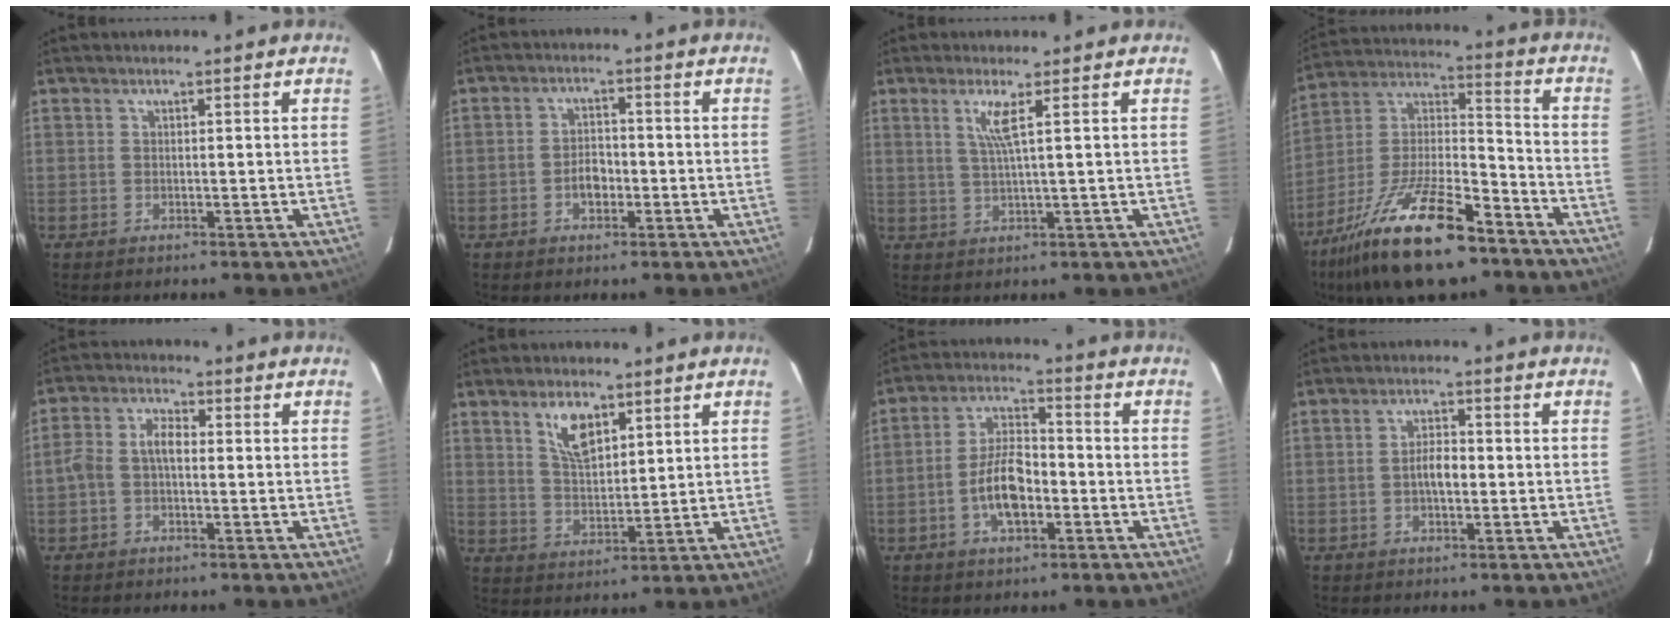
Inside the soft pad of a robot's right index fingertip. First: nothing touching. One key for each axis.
{"total": 3.6, "fx": -1.4, "fy": 2.4, "fz": 2.3, "tx": -0.041, "ty": 0.007, "tz": -0.023}
{"total": 3.8, "fx": 1.6, "fy": -0.7, "fz": 3.4, "tx": -0.066, "ty": -0.004, "tz": 0.032}
{"total": 23.1, "fx": -14.9, "fy": 7.6, "fz": 15.9, "tx": -0.309, "ty": -0.016, "tz": -0.259}
{"total": 4.7, "fx": -0.6, "fy": 2.7, "fz": 3.7, "tx": -0.076, "ty": 0.018, "tz": -0.013}
{"total": 7.3, "fx": 4.0, "fy": 3.3, "fz": 5.2, "tx": -0.092, "ty": 0.005, "tz": 0.079}
{"total": 9.0, "fx": -3.0, "fy": 4.1, "fz": 7.4, "tx": -0.149, "ty": 0.010, "tz": -0.051}
{"total": 3.8, "fx": -0.6, "fy": 1.7, "fz": 3.3, "tx": -0.061, "ty": 0.007, "tz": -0.010}